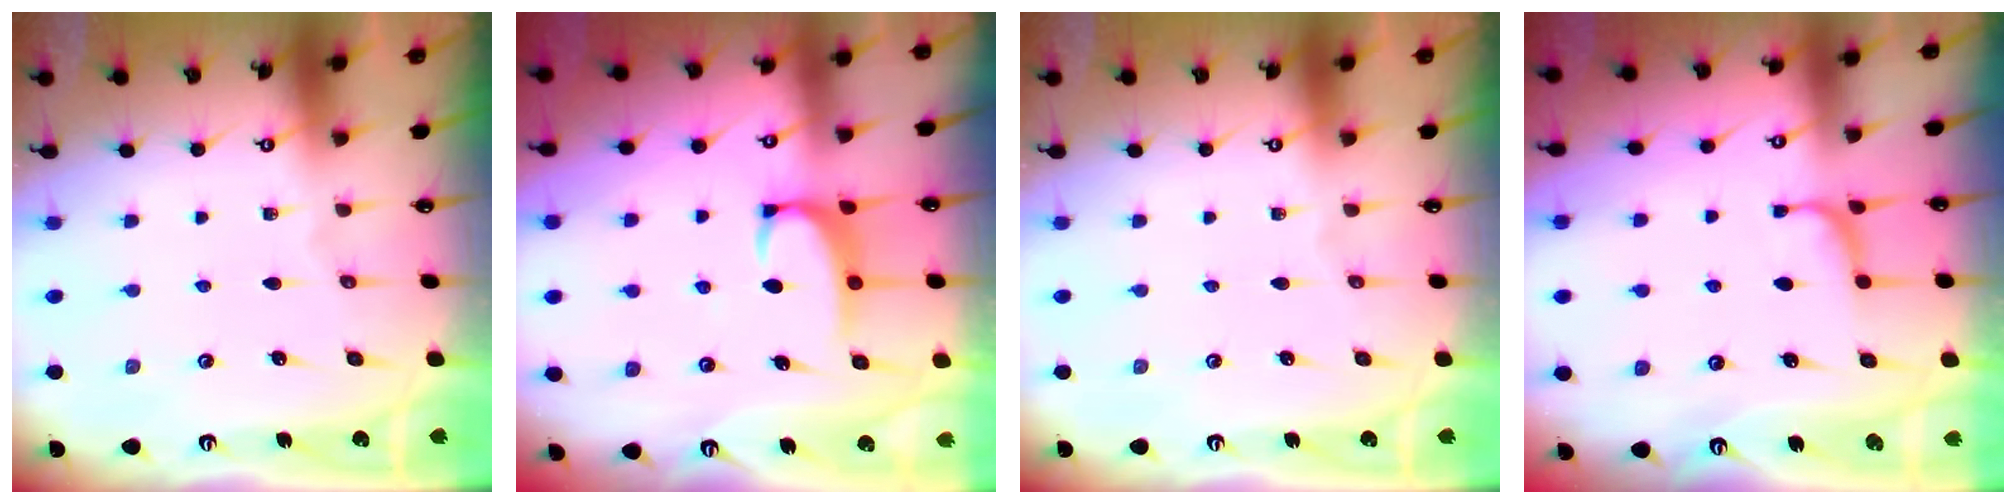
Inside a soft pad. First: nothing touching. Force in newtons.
{"total": 2.3, "press": 2.2, "slide": 0.7}
{"total": 0.0}
{"total": 1.9, "press": 1.8, "slide": 0.6}